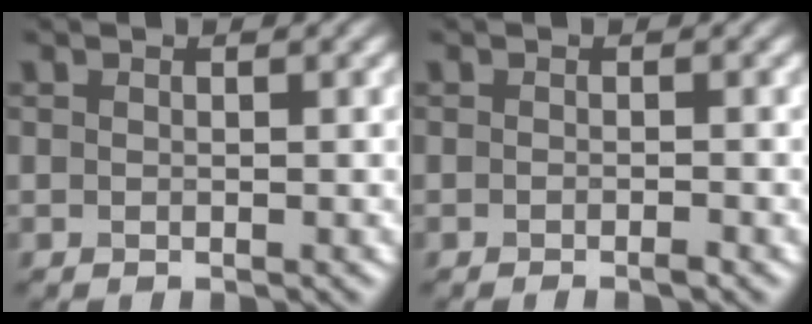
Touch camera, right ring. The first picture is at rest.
{"total": 1.1, "force": [-0.7, 0.2, 0.9], "torque": [-0.013, -0.004, -0.014]}